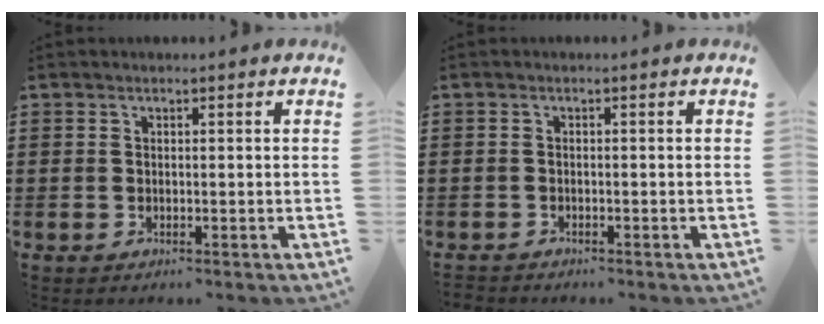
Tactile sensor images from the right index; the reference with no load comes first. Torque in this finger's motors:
{"motor_torque": [-2.14, 0.00, -1.05, -0.21]}